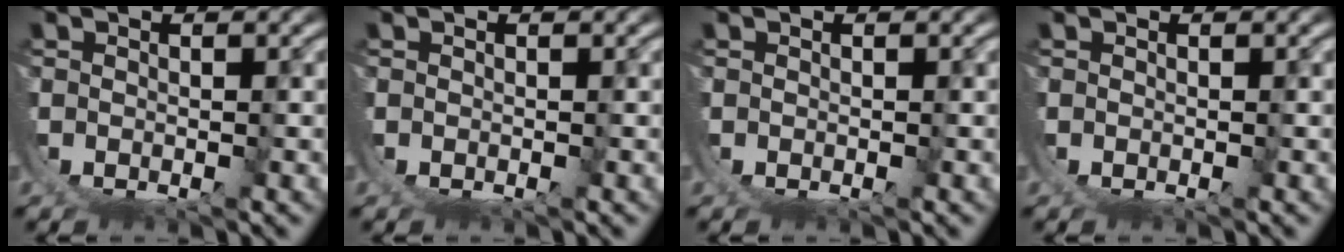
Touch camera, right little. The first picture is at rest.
{"total": 0.0}
{"total": 0.0}
{"total": 0.0}